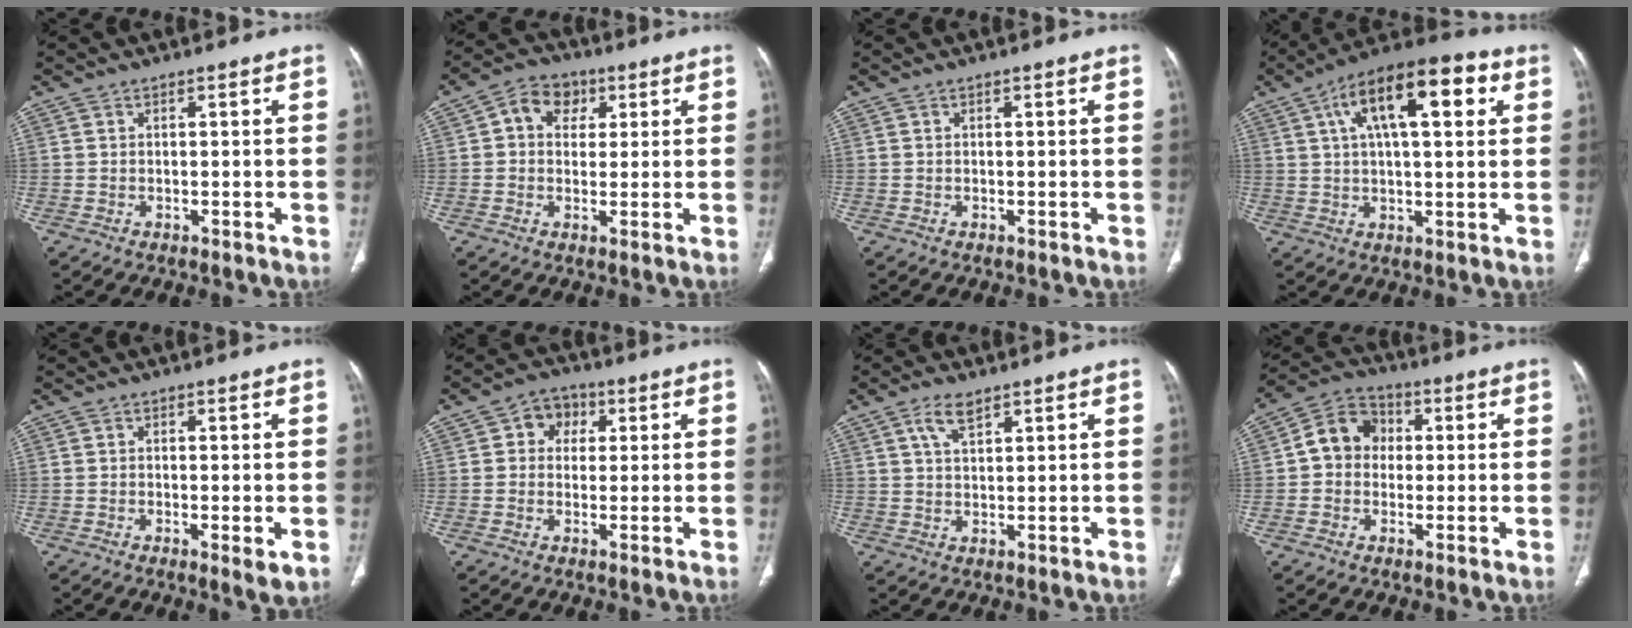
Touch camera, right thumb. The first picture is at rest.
{"total": 7.3, "force": [2.1, 6.0, 3.7], "torque": [-0.032, 0.008, 0.026]}
{"total": 0.0}
{"total": 17.1, "force": [5.9, 6.9, 14.4], "torque": [-0.210, 0.016, 0.086]}
{"total": 2.9, "force": [-0.6, 0.7, 2.8], "torque": [-0.050, -0.011, -0.012]}
{"total": 5.6, "force": [1.4, 4.7, 2.6], "torque": [-0.009, 0.006, 0.014]}
{"total": 4.3, "force": [2.5, 1.8, 2.9], "torque": [-0.054, -0.005, 0.053]}
{"total": 8.8, "force": [0.5, 7.6, 4.5], "torque": [-0.055, 0.024, -0.006]}